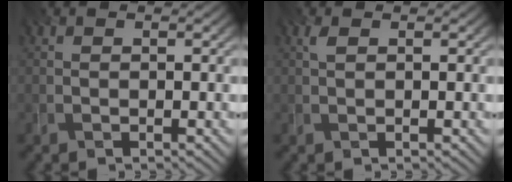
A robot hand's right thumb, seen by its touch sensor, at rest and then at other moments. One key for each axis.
{"total": 0.9, "fx": 0.4, "fy": 0.3, "fz": 0.7, "tx": -0.020, "ty": 0.002, "tz": 0.010}